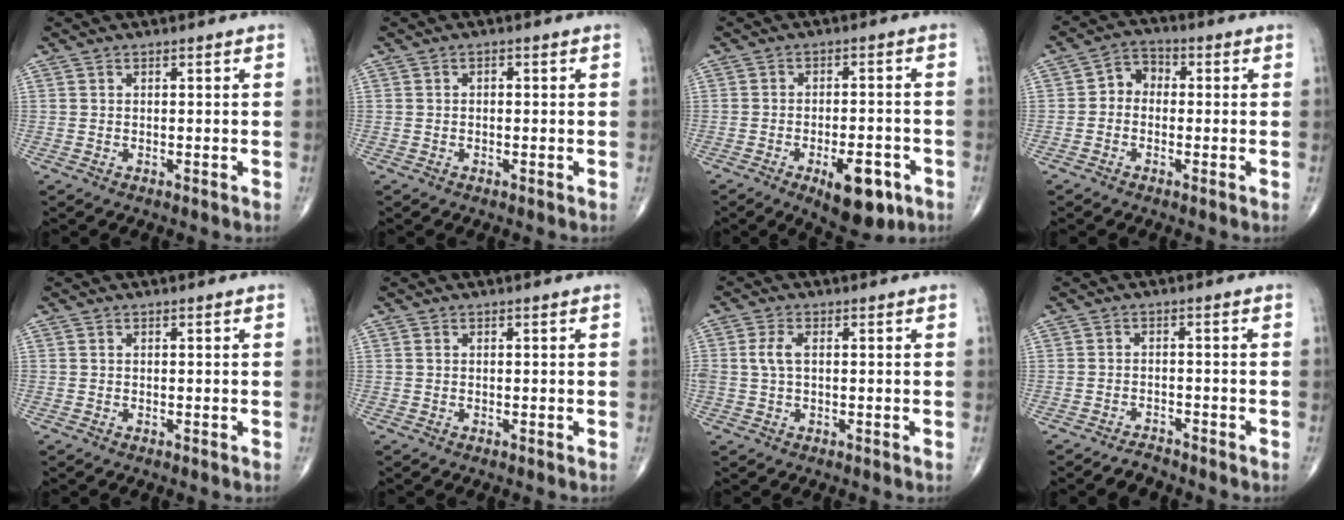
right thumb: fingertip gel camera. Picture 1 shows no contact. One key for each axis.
{"total": 0.8, "fx": 0.0, "fy": 0.5, "fz": 0.6, "tx": -0.006, "ty": 0.003, "tz": -0.002}
{"total": 10.4, "fx": -5.0, "fy": 4.3, "fz": 8.0, "tx": -0.096, "ty": 0.015, "tz": -0.064}
{"total": 4.6, "fx": -0.4, "fy": 3.7, "fz": 2.7, "tx": -0.022, "ty": 0.019, "tz": -0.024}
{"total": 0.0}
{"total": 0.0}
{"total": 3.3, "fx": 0.4, "fy": 1.7, "fz": 2.8, "tx": -0.069, "ty": 0.006, "tz": 0.006}
{"total": 2.3, "fx": -2.2, "fy": 0.6, "fz": 0.1, "tx": -0.005, "ty": 0.008, "tz": -0.038}